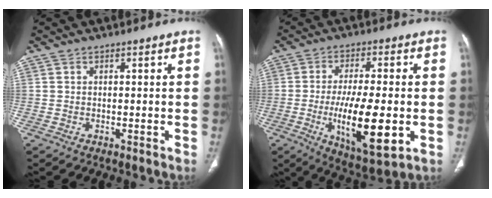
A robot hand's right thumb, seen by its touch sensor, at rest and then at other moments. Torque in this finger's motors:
{"motor_torque": [1.83, 3.07, 1.49, -0.03, 0.57]}